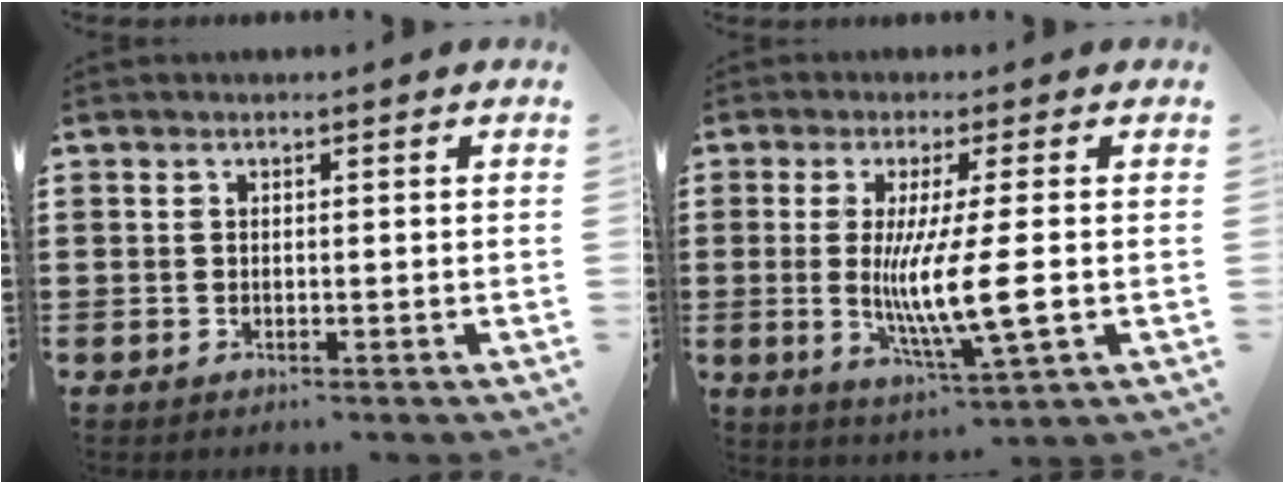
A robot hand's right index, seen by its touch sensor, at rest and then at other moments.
{"total": 9.1, "force": [-0.8, 0.7, 9.1], "torque": [-0.177, -0.016, -0.020]}